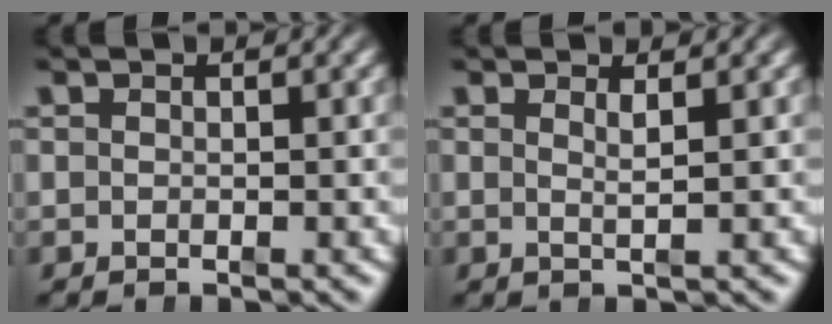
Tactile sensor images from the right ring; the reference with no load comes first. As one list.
[{"total": 1.3, "force": [0.6, -0.7, 0.9], "torque": [-0.017, -0.011, 0.015]}]